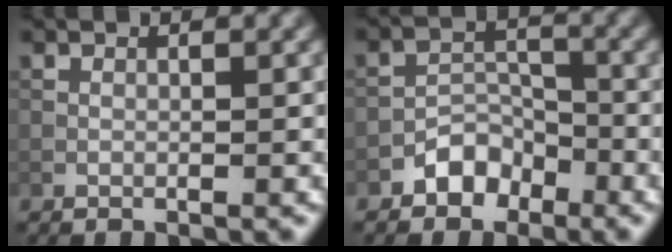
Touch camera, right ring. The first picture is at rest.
{"total": 3.1, "force": [-2.2, 1.9, 1.1], "torque": [-0.007, 0.011, -0.040]}